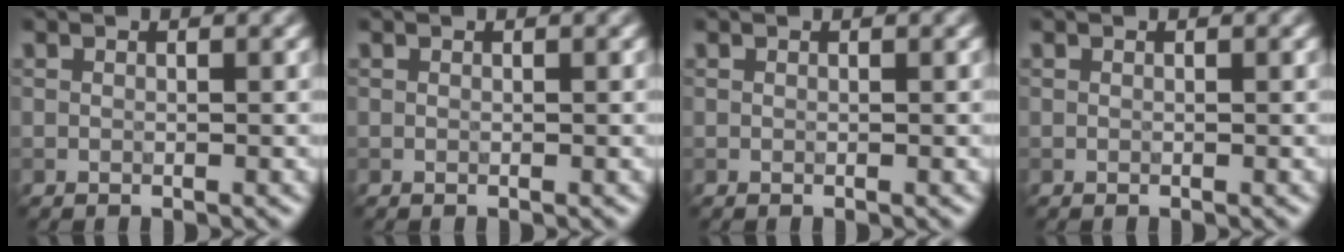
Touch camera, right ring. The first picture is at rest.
{"total": 0.0}
{"total": 0.0}
{"total": 0.0}